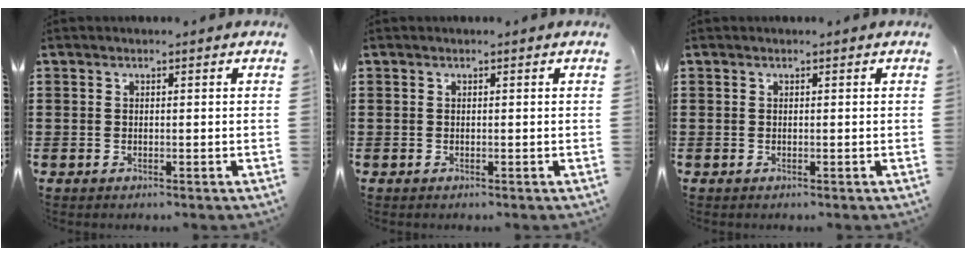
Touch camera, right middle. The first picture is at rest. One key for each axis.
{"total": 0.0}
{"total": 0.0}